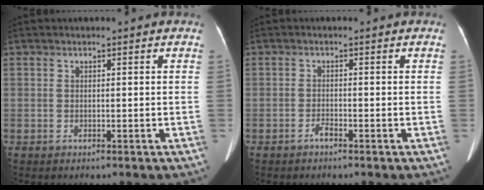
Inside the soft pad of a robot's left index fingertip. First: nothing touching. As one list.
[{"total": 1.0, "force": [-0.9, 0.1, 0.5], "torque": [-0.013, 0.000, -0.016]}]